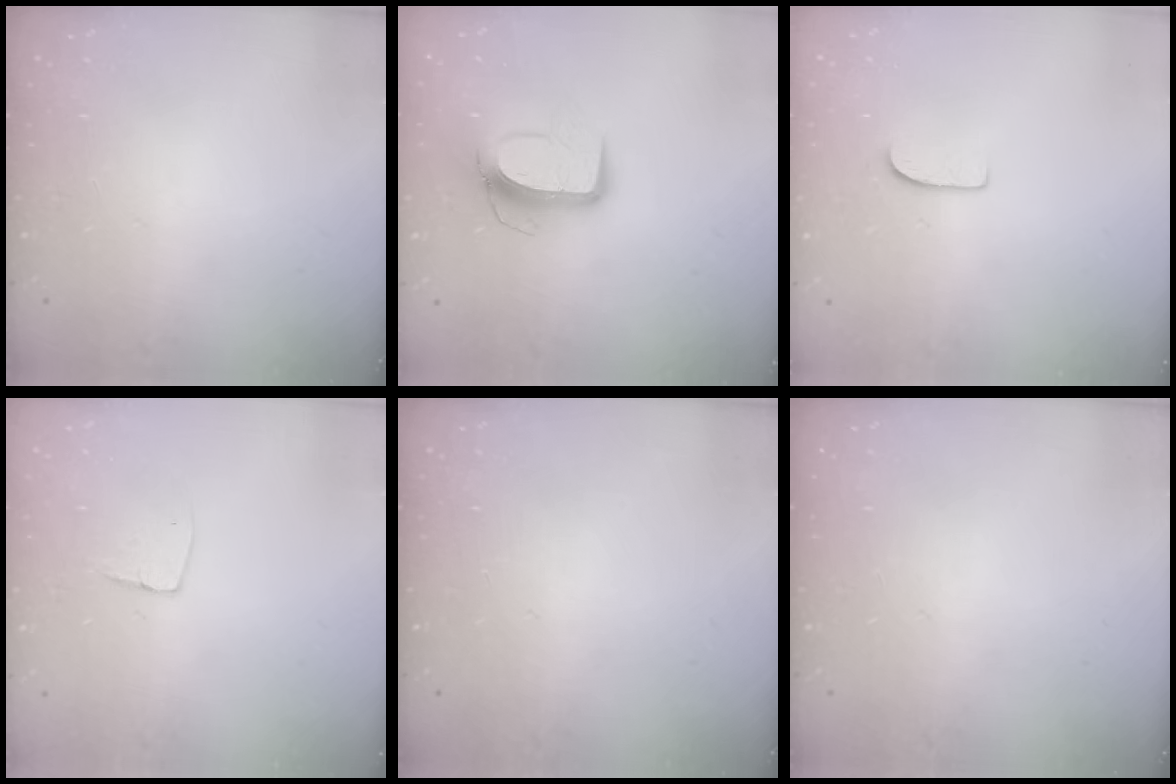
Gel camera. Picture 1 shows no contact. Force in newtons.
{"total": 10.2, "press": 10.2, "slide": 0.6}
{"total": 6.1, "press": 6.1, "slide": 0.5}
{"total": 4.8, "press": 4.8, "slide": 0.3}
{"total": 0.0}
{"total": 0.0}